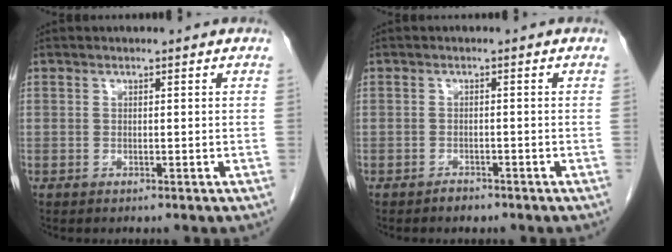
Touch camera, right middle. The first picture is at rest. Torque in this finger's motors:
{"motor_torque": [0.00, 0.00, -0.06, -0.01]}